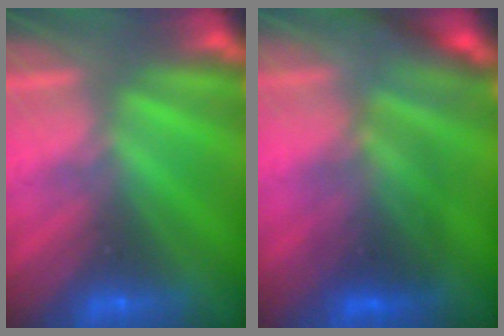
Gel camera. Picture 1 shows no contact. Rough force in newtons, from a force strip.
{"total": 2.3}